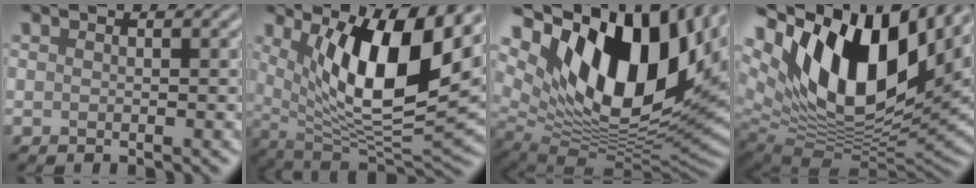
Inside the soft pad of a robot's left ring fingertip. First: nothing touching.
{"total": 10.6, "force": [3.8, 3.3, 9.4], "torque": [-0.150, -0.021, 0.072]}
{"total": 16.7, "force": [6.5, 8.6, 12.8], "torque": [-0.214, 0.006, 0.111]}
{"total": 15.7, "force": [6.9, 7.8, 11.8], "torque": [-0.200, 0.013, 0.121]}